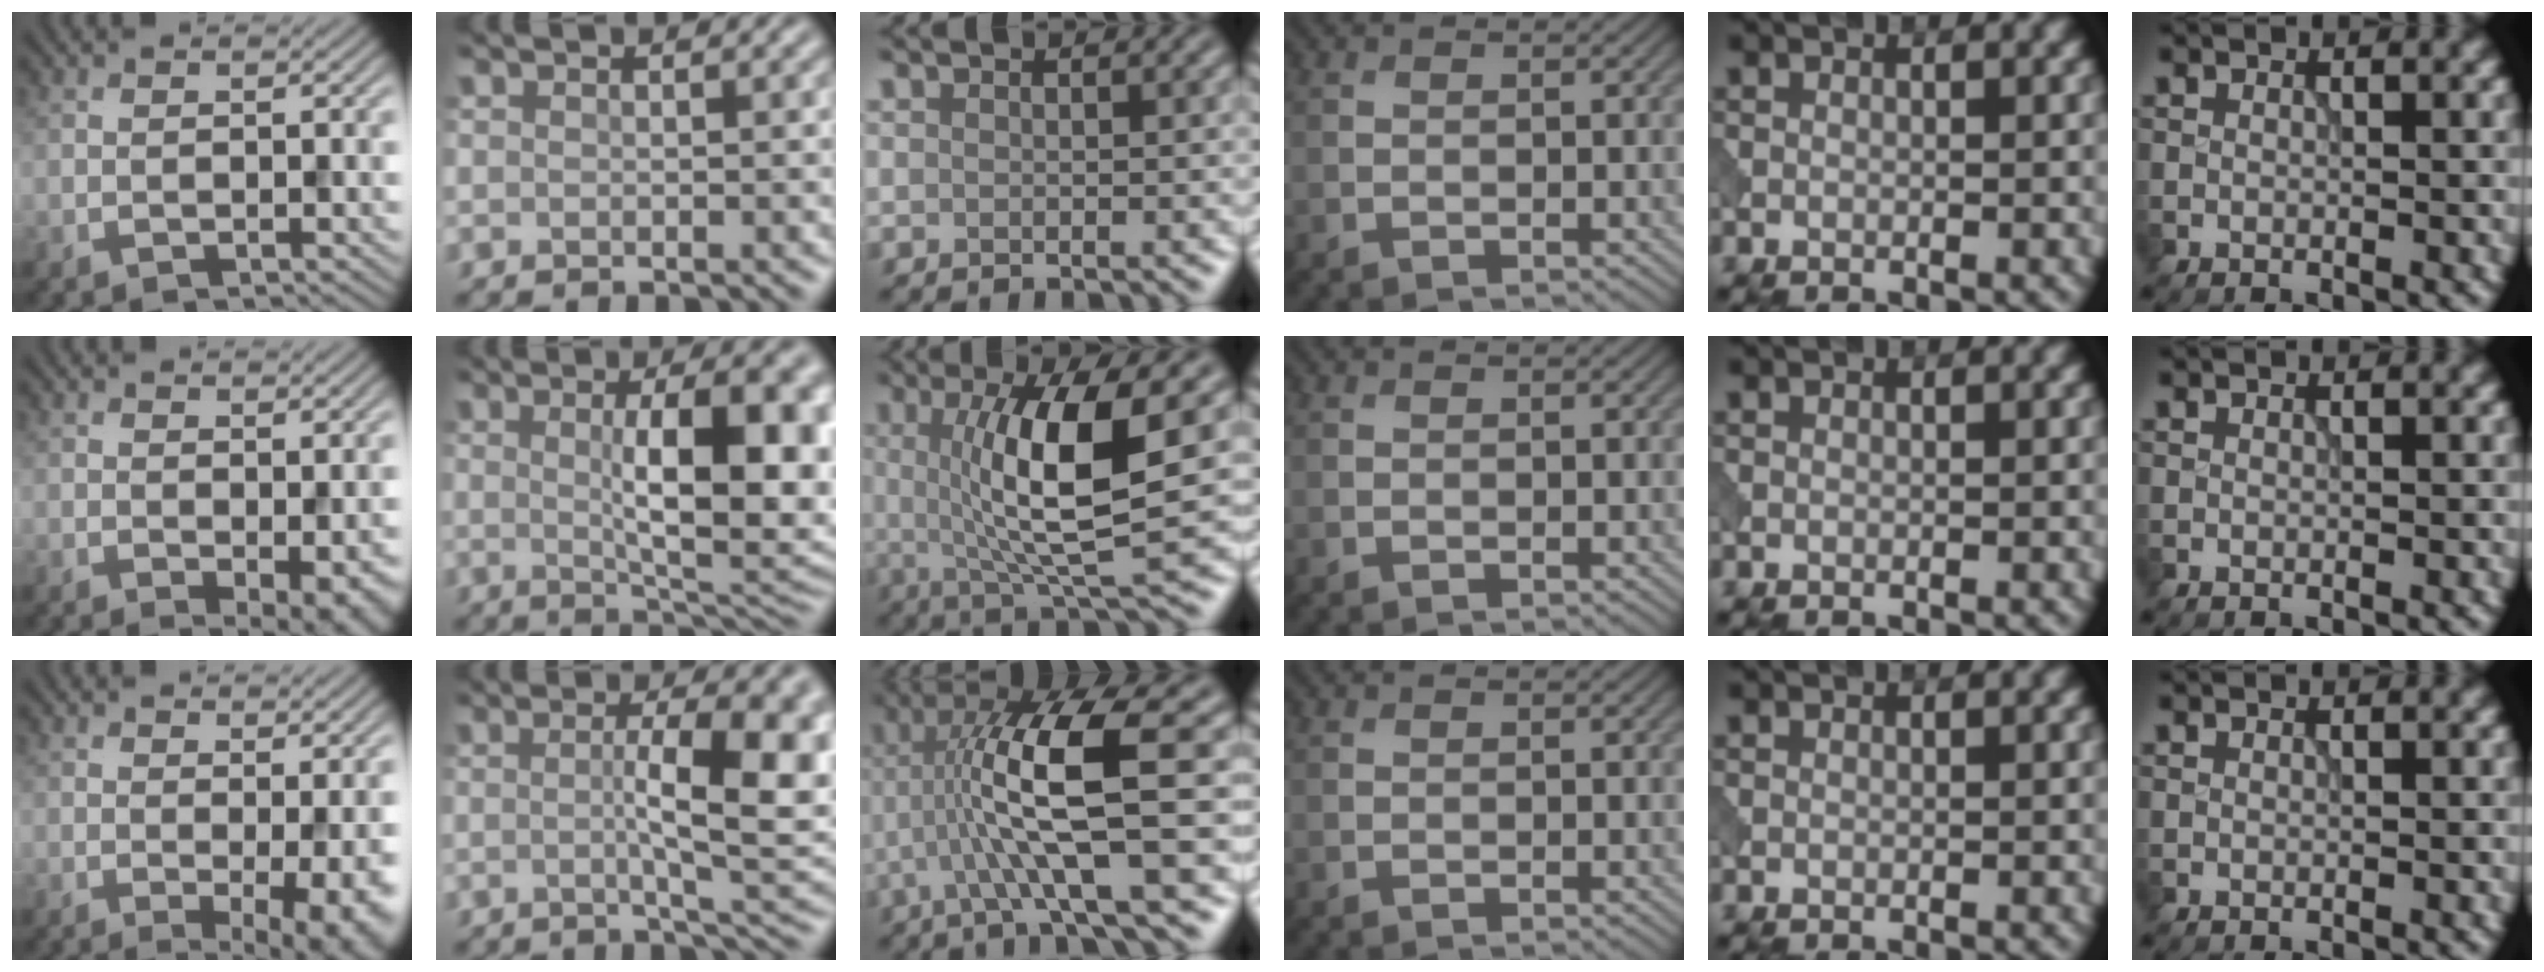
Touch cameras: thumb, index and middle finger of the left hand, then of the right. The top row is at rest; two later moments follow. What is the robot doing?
{"motion": "pour", "object": "beaker"}